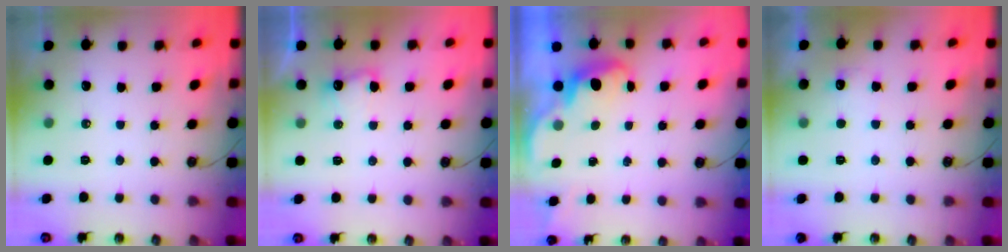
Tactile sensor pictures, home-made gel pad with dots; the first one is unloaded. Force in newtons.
{"total": 7.1, "press": 7.0, "slide": 1.2}
{"total": 2.5, "press": 2.4, "slide": 0.7}
{"total": 5.0, "press": 4.8, "slide": 1.2}